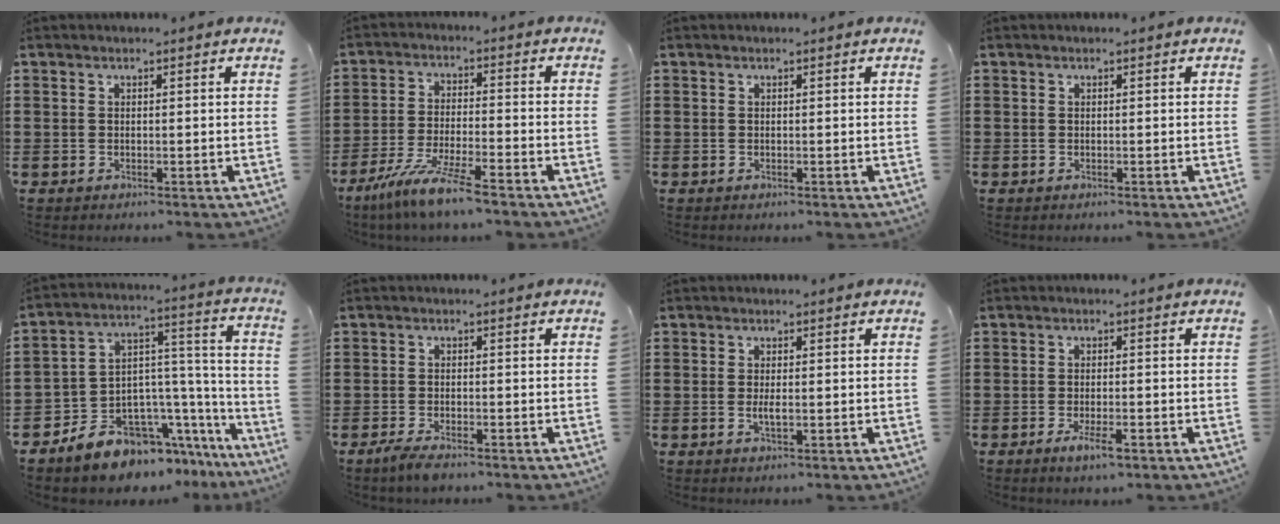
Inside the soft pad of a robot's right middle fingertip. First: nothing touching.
{"total": 8.1, "force": [-6.6, -0.3, 4.7], "torque": [-0.097, -0.014, -0.127]}
{"total": 0.0}
{"total": 0.0}
{"total": 8.8, "force": [-7.5, 4.2, 1.4], "torque": [-0.046, 0.002, -0.145]}
{"total": 2.2, "force": [-1.7, 0.4, 1.4], "torque": [-0.041, -0.005, -0.035]}
{"total": 1.8, "force": [-0.2, 0.5, 1.7], "torque": [-0.032, -0.001, -0.003]}
{"total": 3.2, "force": [-1.6, 0.9, 2.6], "torque": [-0.048, -0.003, -0.029]}